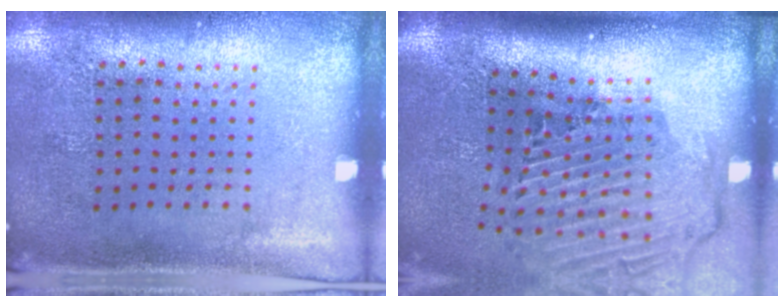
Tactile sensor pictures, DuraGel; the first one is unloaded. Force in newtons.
{"total": 2.9, "press": 1.9, "slide": 2.1}